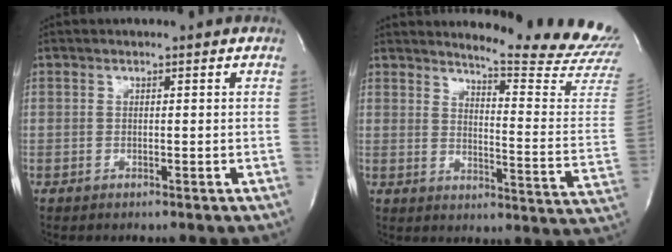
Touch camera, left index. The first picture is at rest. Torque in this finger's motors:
{"motor_torque": [-0.25, -0.06, 0.12, 0.04]}